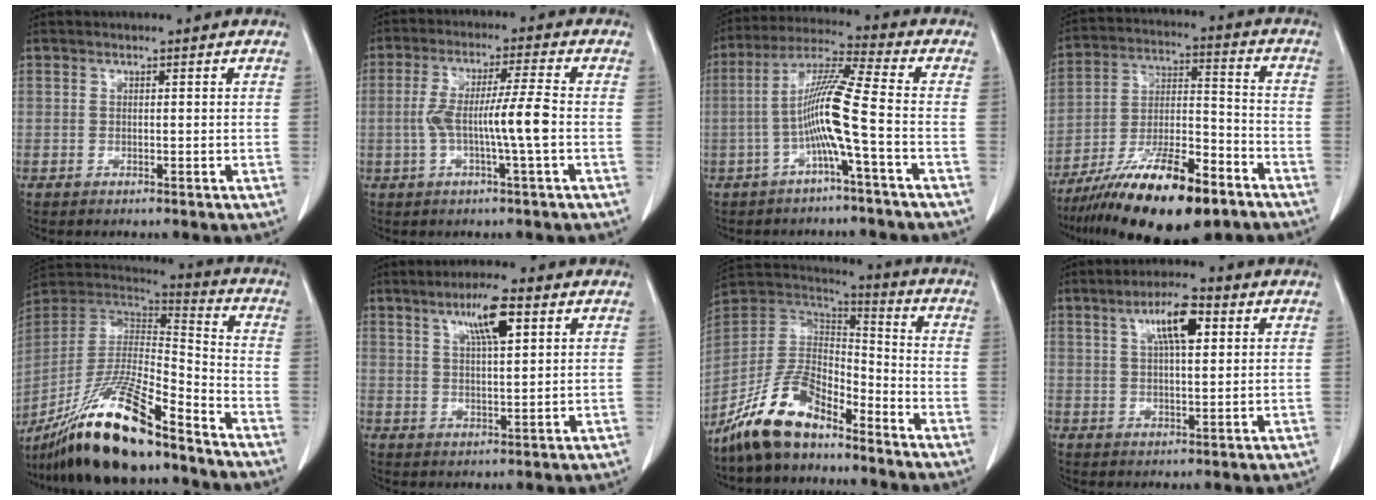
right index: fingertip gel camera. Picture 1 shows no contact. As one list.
[{"total": 8.2, "force": [-1.4, -0.4, 8.1], "torque": [-0.158, 0.011, -0.024]}, {"total": 9.5, "force": [-2.5, -1.1, 9.1], "torque": [-0.180, 0.018, -0.051]}, {"total": 19.1, "force": [-12.9, 4.4, 13.3], "torque": [-0.230, -0.010, -0.223]}, {"total": 20.7, "force": [-15.9, 2.5, 13.0], "torque": [-0.272, -0.018, -0.294]}, {"total": 6.9, "force": [3.4, 1.0, 5.9], "torque": [-0.106, 0.005, 0.057]}, {"total": 12.7, "force": [-9.4, 5.6, 6.5], "torque": [-0.140, 0.020, -0.186]}, {"total": 7.3, "force": [2.9, 1.7, 6.5], "torque": [-0.115, 0.011, 0.048]}]